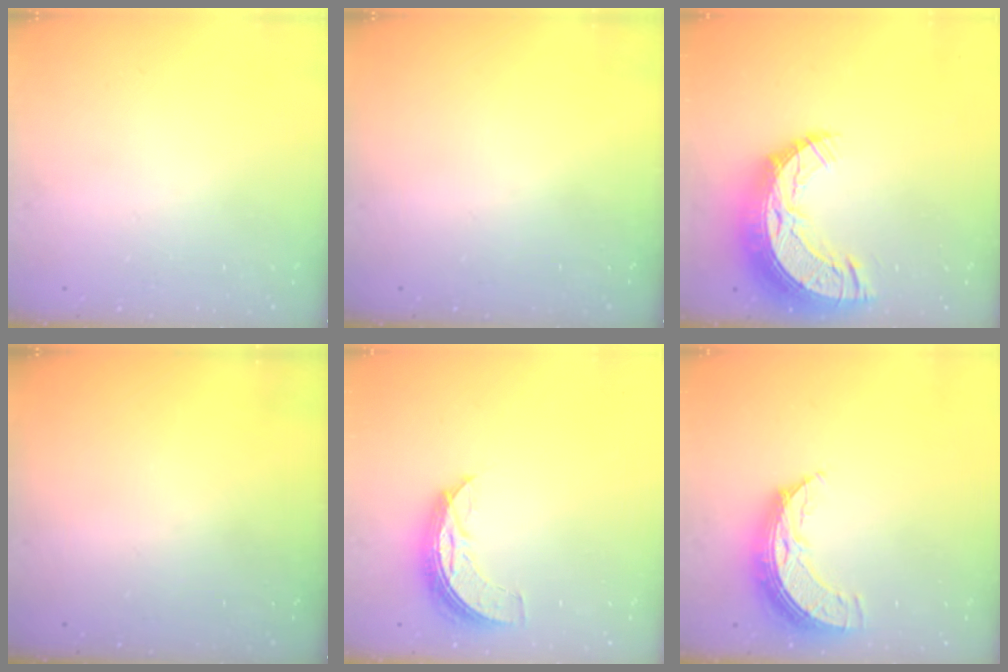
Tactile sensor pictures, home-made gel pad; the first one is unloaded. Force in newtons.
{"total": 0.0}
{"total": 20.7, "press": 20.6, "slide": 1.5}
{"total": 0.0}
{"total": 7.7, "press": 7.7, "slide": 0.4}
{"total": 10.1, "press": 10.0, "slide": 1.0}